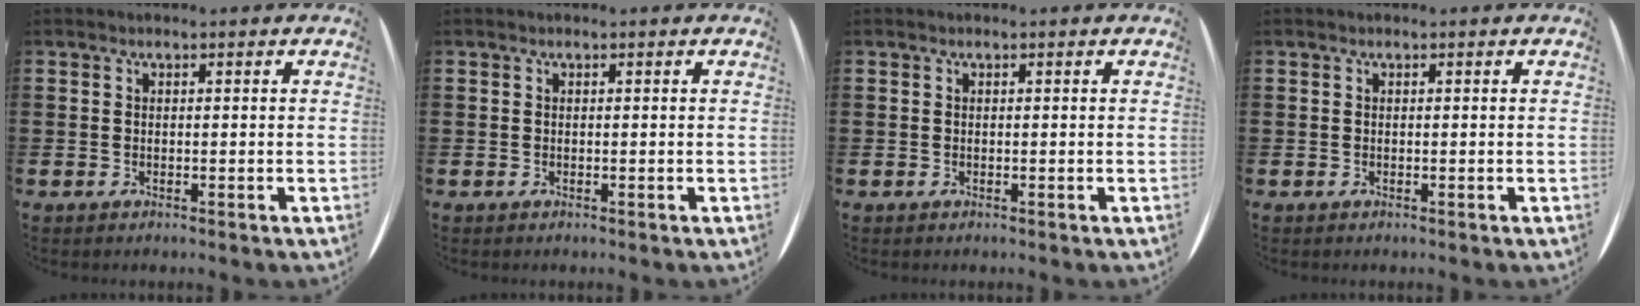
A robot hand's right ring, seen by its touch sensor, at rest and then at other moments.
{"total": 0.0}
{"total": 0.0}
{"total": 0.0}